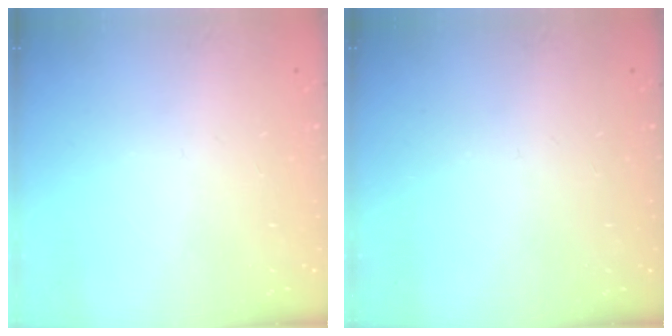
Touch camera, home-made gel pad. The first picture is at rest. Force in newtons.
{"total": 0.0}